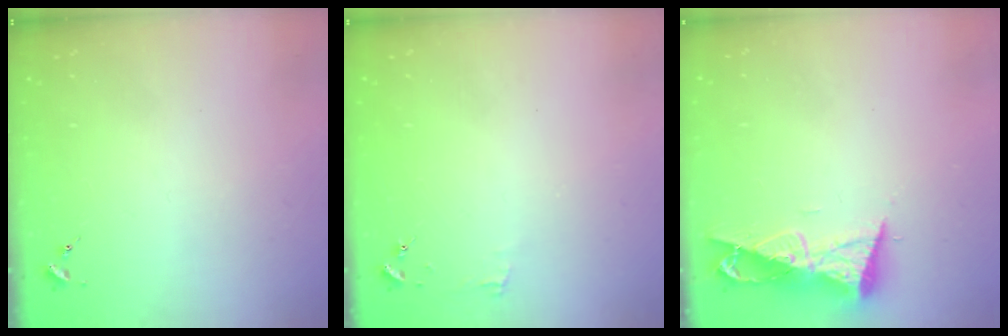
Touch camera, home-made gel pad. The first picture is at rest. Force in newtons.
{"total": 3.5, "press": 3.5, "slide": 0.3}
{"total": 9.4, "press": 9.3, "slide": 0.8}